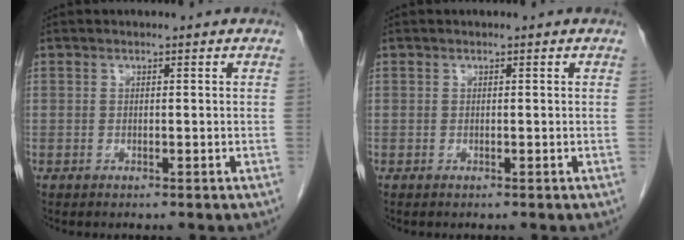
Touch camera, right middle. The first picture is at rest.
{"total": 0.0}